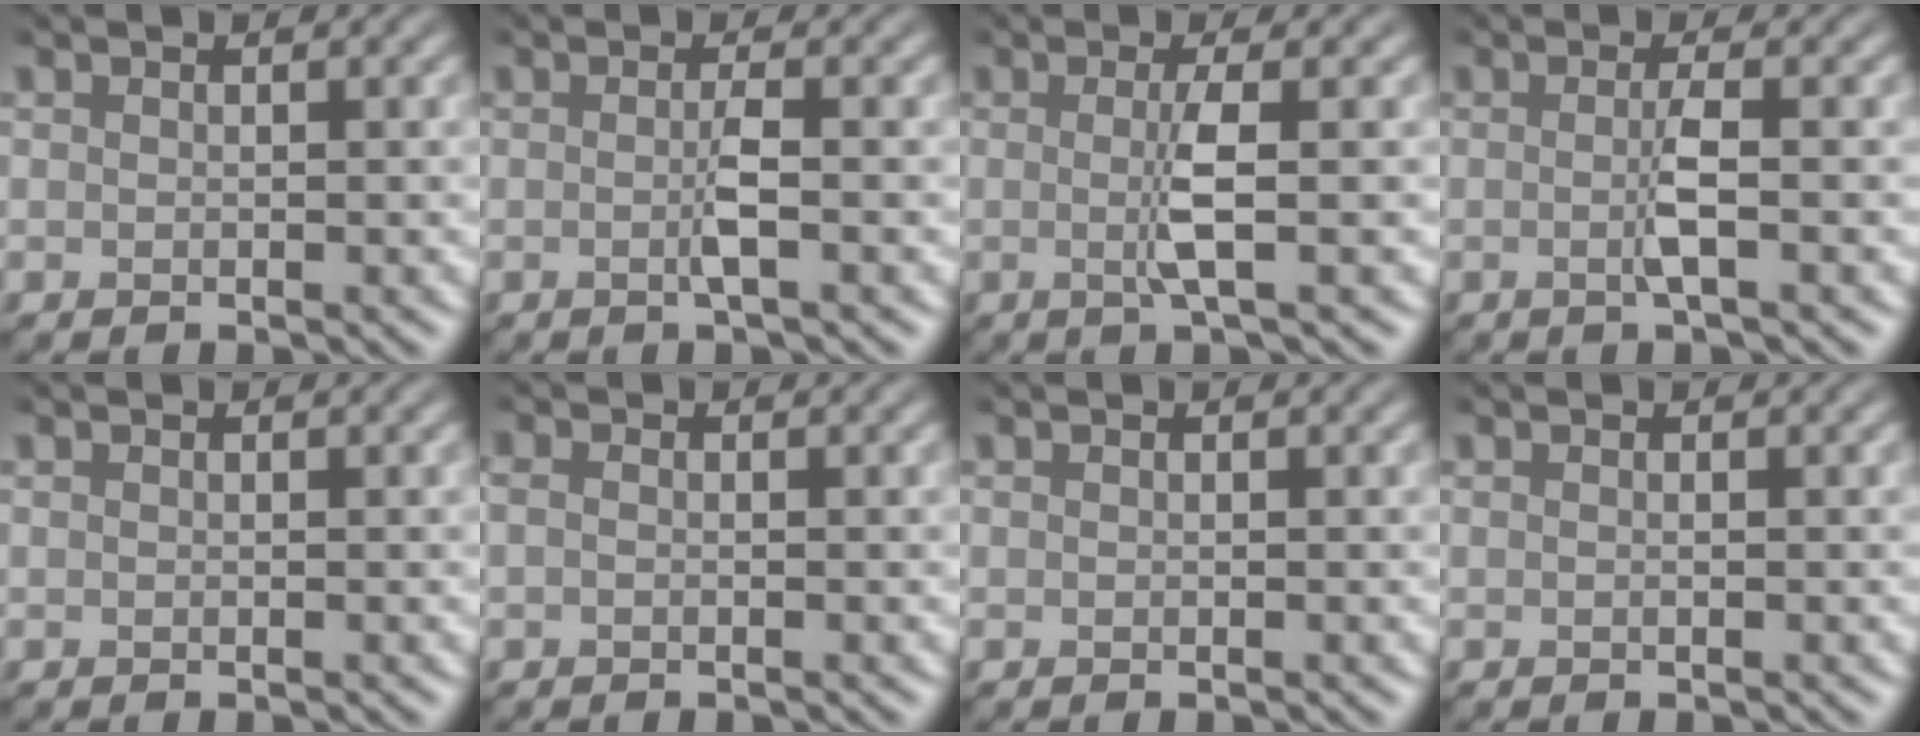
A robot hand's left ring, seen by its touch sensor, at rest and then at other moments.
{"total": 1.6, "force": [-0.3, 0.0, 1.5], "torque": [-0.031, -0.004, -0.008]}
{"total": 2.7, "force": [-0.1, 0.3, 2.7], "torque": [-0.054, -0.008, -0.007]}
{"total": 2.0, "force": [-0.3, 0.1, 2.0], "torque": [-0.039, -0.005, -0.009]}
{"total": 0.0}
{"total": 0.6, "force": [-0.3, 0.3, 0.4], "torque": [-0.009, -0.002, -0.008]}
{"total": 0.0}
{"total": 0.0}